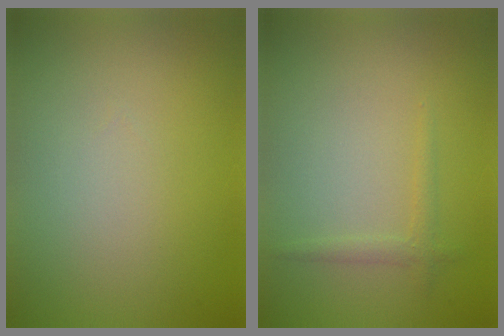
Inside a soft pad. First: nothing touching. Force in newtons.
{"total": 1.1, "press": 1.1, "slide": 0.1}